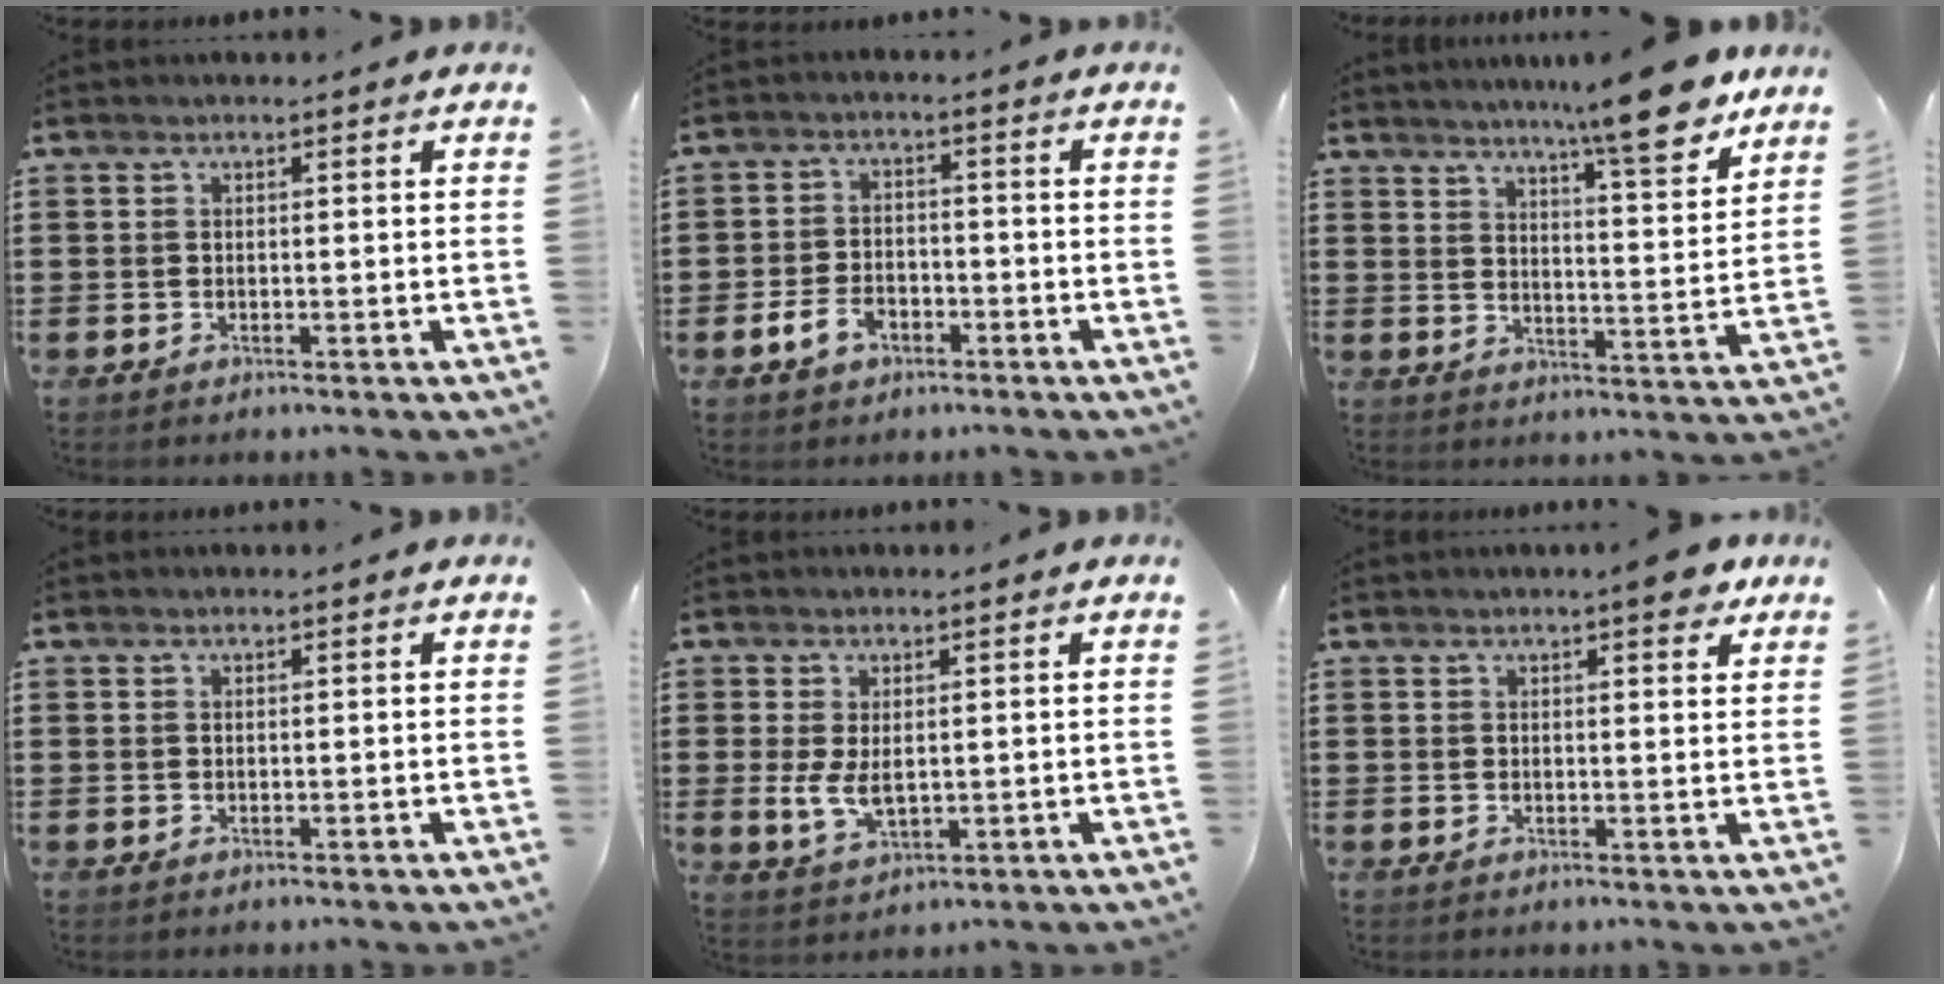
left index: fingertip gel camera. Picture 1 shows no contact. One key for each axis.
{"total": 4.2, "fx": -2.3, "fy": 2.7, "fz": 2.4, "tx": -0.056, "ty": 0.003, "tz": -0.047}
{"total": 11.1, "fx": 8.8, "fy": 0.4, "fz": 6.7, "tx": -0.113, "ty": -0.042, "tz": 0.145}
{"total": 0.0}
{"total": 4.4, "fx": 0.5, "fy": 2.3, "fz": 3.7, "tx": -0.088, "ty": -0.001, "tz": 0.006}
{"total": 4.3, "fx": 3.1, "fy": 0.9, "fz": 2.8, "tx": -0.040, "ty": -0.005, "tz": 0.050}